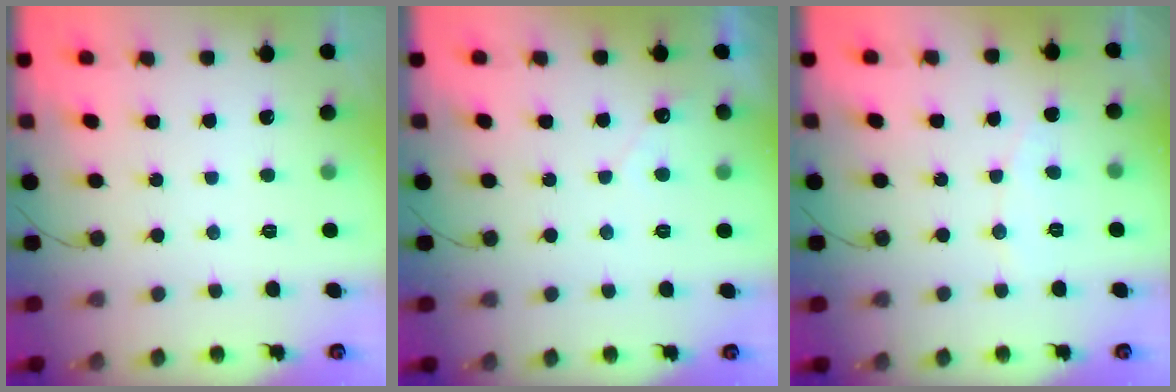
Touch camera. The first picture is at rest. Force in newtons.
{"total": 2.8, "press": 2.8, "slide": 0.2}
{"total": 2.8, "press": 2.8, "slide": 0.3}